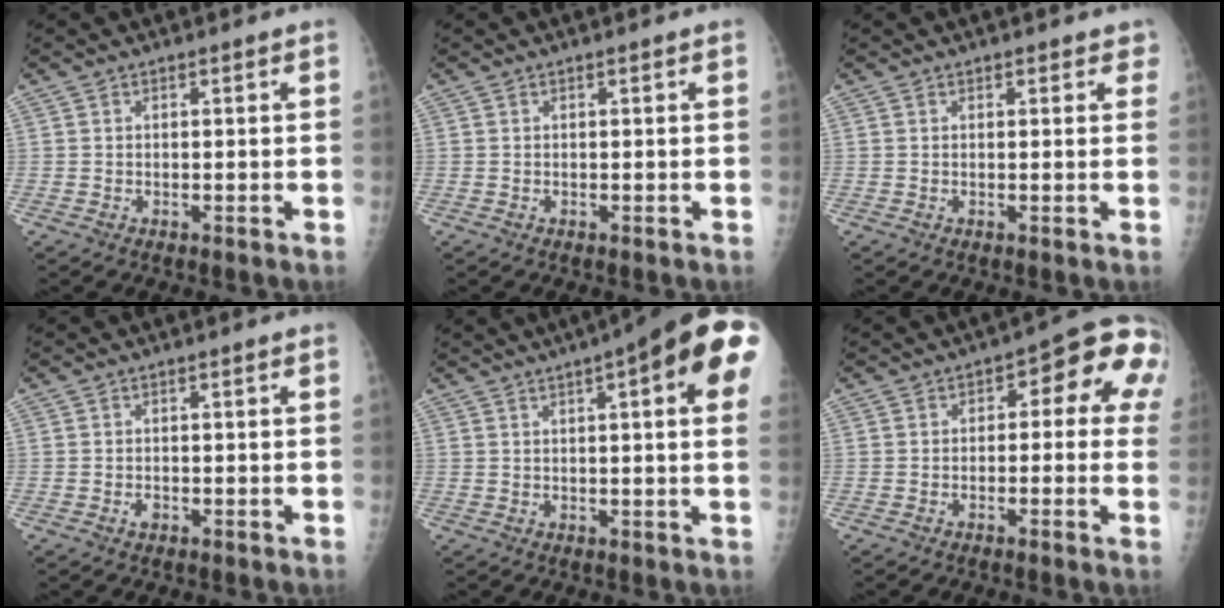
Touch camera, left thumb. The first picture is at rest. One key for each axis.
{"total": 0.0}
{"total": 1.9, "fx": 1.2, "fy": 0.9, "fz": 1.0, "tx": 0.006, "ty": -0.002, "tz": 0.009}
{"total": 1.1, "fx": -0.4, "fy": 0.6, "fz": 0.8, "tx": -0.014, "ty": 0.009, "tz": -0.005}
{"total": 17.3, "fx": 7.0, "fy": 3.5, "fz": 15.4, "tx": -0.202, "ty": 0.009, "tz": 0.085}
{"total": 10.9, "fx": 1.7, "fy": 5.4, "fz": 9.3, "tx": -0.069, "ty": 0.034, "tz": 0.009}